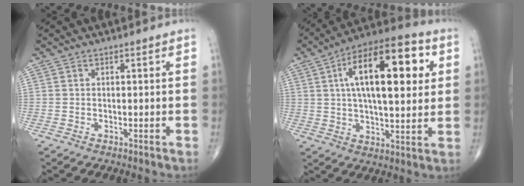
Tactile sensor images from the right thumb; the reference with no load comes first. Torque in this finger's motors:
{"motor_torque": [0.75, 4.26, 2.09, 0.68, 0.15]}